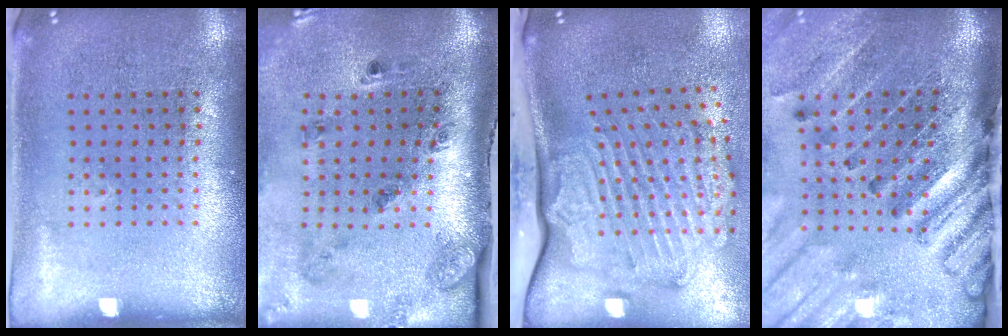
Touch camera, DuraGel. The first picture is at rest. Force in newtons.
{"total": 2.4, "press": 1.7, "slide": 1.8}
{"total": 2.8, "press": 2.2, "slide": 1.7}
{"total": 4.6, "press": 3.4, "slide": 3.1}